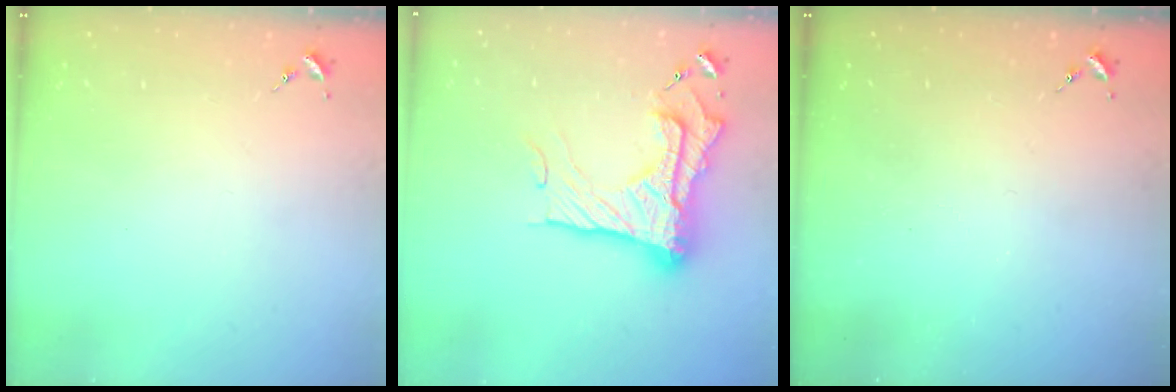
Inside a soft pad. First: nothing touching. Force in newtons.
{"total": 24.2, "press": 24.1, "slide": 1.7}
{"total": 0.0}